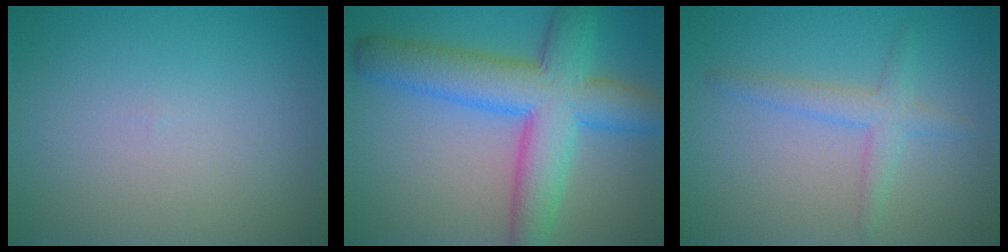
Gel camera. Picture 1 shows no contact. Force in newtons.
{"total": 9.4, "press": 9.4, "slide": 0.4}
{"total": 2.4, "press": 2.4, "slide": 0.2}